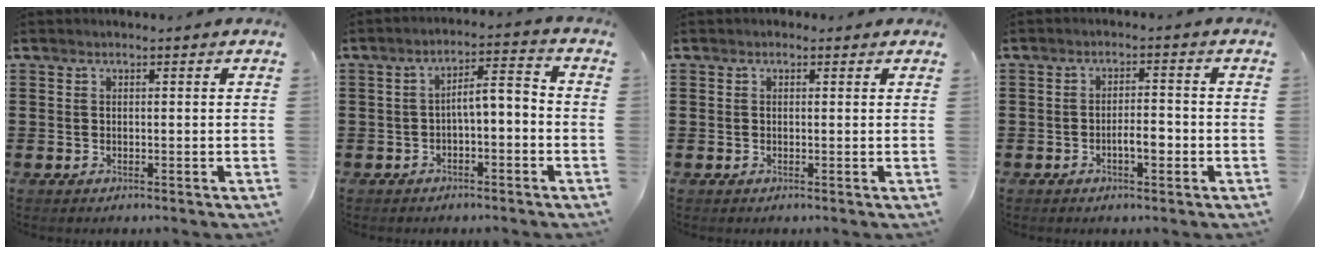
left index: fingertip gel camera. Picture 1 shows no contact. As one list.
[{"total": 3.8, "force": [-1.8, 1.0, 3.2], "torque": [-0.065, 0.011, -0.040]}, {"total": 1.2, "force": [0.3, 1.1, 0.2], "torque": [-0.008, 0.007, 0.006]}, {"total": 3.5, "force": [-1.3, 1.2, 3.0], "torque": [-0.055, 0.008, -0.025]}]